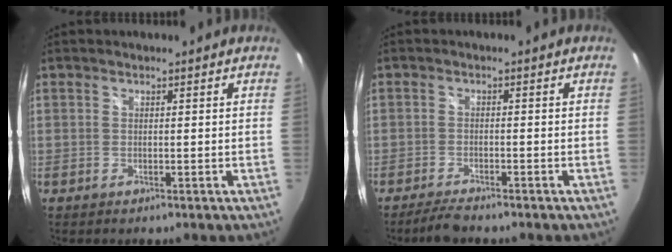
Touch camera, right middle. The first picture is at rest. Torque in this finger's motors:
{"motor_torque": [0.04, -0.04, 0.00, 0.02]}